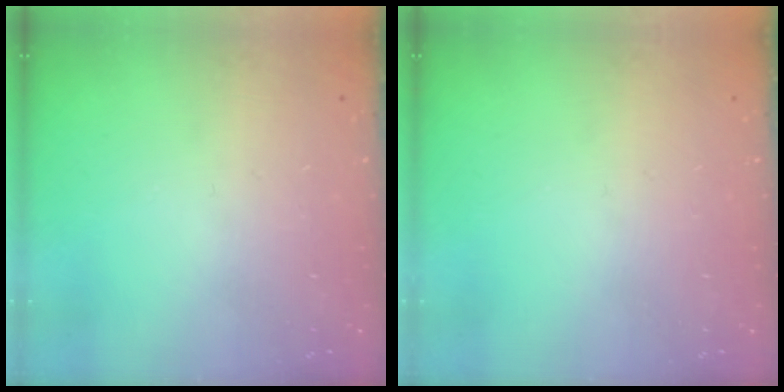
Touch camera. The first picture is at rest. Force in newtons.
{"total": 0.0}